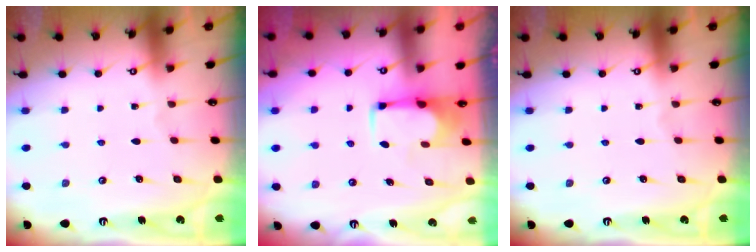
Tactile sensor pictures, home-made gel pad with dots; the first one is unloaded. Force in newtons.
{"total": 1.6, "press": 1.5, "slide": 0.6}
{"total": 0.0}